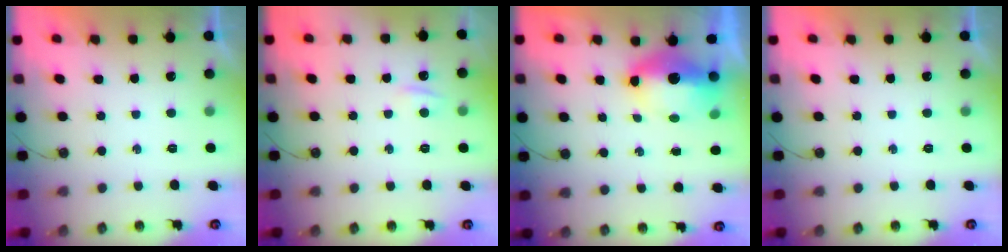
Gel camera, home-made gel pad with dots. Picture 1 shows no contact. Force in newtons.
{"total": 3.6, "press": 3.5, "slide": 0.4}
{"total": 8.5, "press": 8.4, "slide": 0.9}
{"total": 0.0}